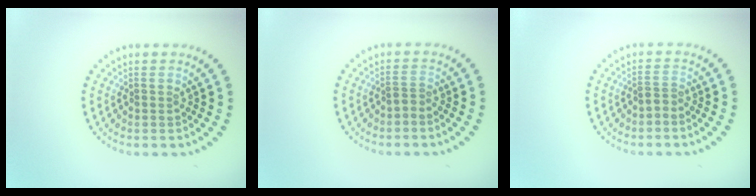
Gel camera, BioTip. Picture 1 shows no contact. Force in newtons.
{"total": 0.9, "press": 0.3, "slide": 0.9}
{"total": 1.0, "press": 0.4, "slide": 0.9}